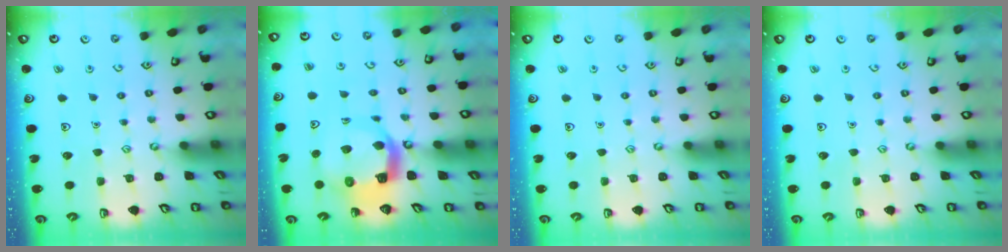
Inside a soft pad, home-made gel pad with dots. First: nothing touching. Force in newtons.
{"total": 10.3, "press": 10.3, "slide": 1.2}
{"total": 0.0}
{"total": 0.0}